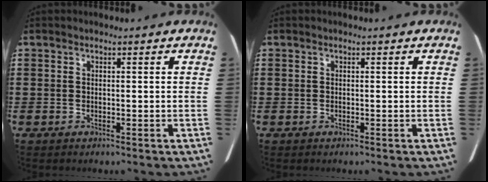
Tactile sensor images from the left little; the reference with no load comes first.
{"total": 0.0}